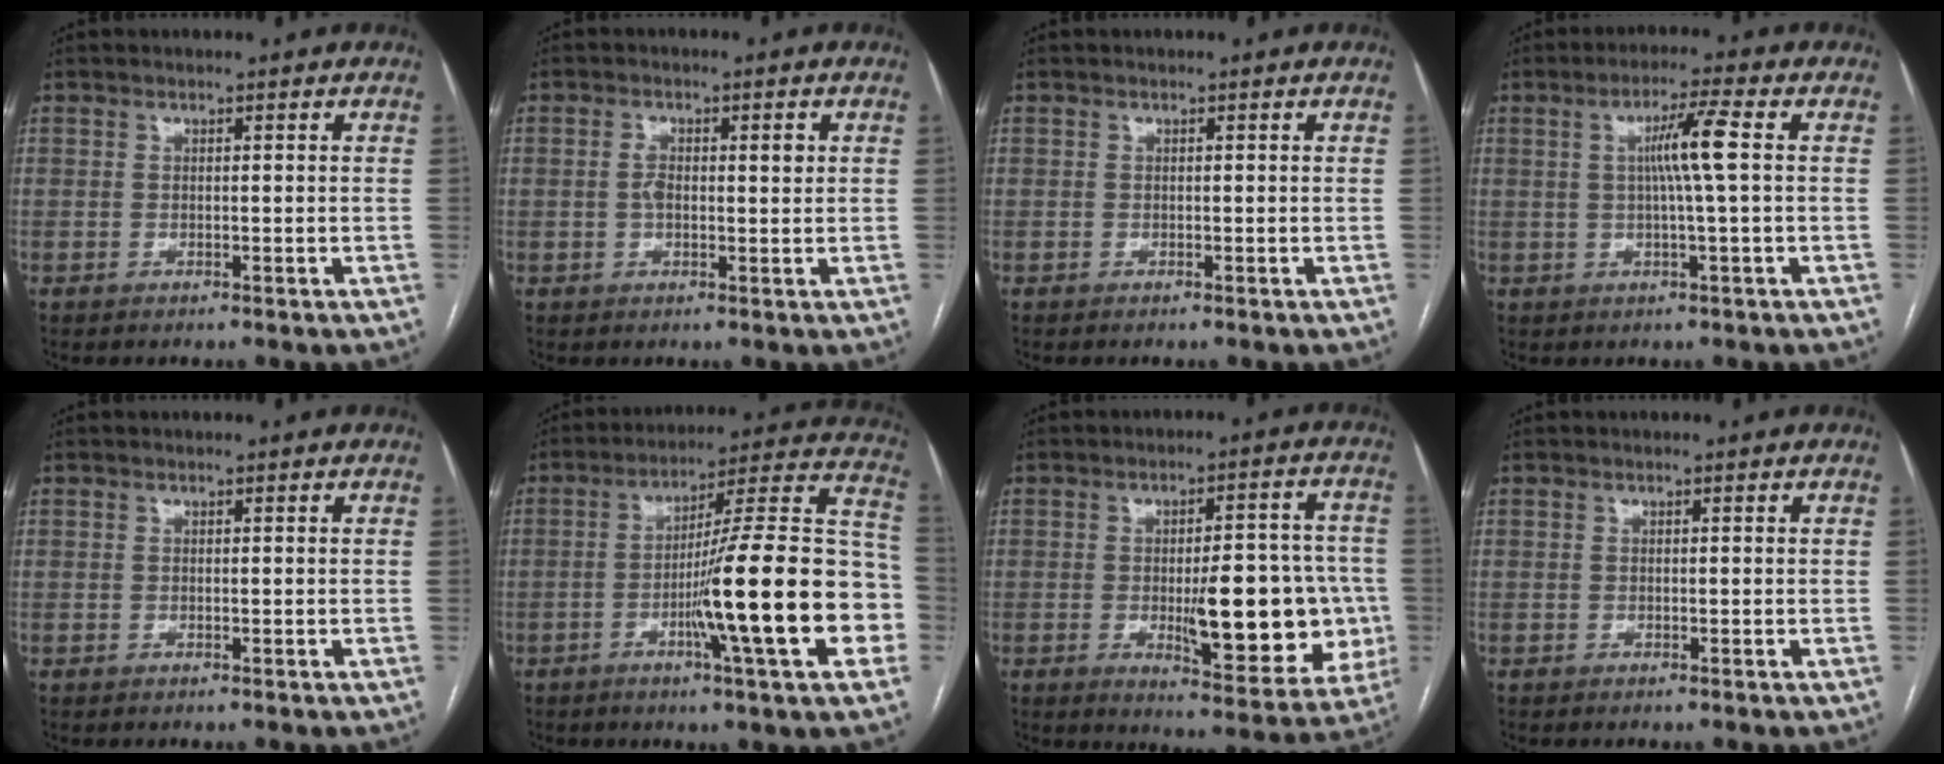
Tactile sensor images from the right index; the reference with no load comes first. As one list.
[{"total": 3.6, "force": [0.6, 1.6, 3.2], "torque": [-0.063, 0.017, 0.012]}, {"total": 0.0}, {"total": 6.0, "force": [0.8, -0.8, 5.9], "torque": [-0.106, 0.005, 0.015]}, {"total": 0.0}, {"total": 21.2, "force": [-5.6, 0.6, 20.4], "torque": [-0.249, 0.015, -0.083]}, {"total": 15.9, "force": [-2.7, 4.8, 14.9], "torque": [-0.179, 0.013, -0.023]}, {"total": 0.0}]